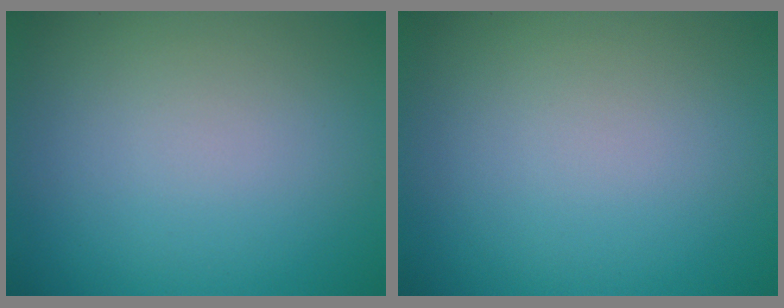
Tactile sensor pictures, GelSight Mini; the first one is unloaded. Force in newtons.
{"total": 0.0}